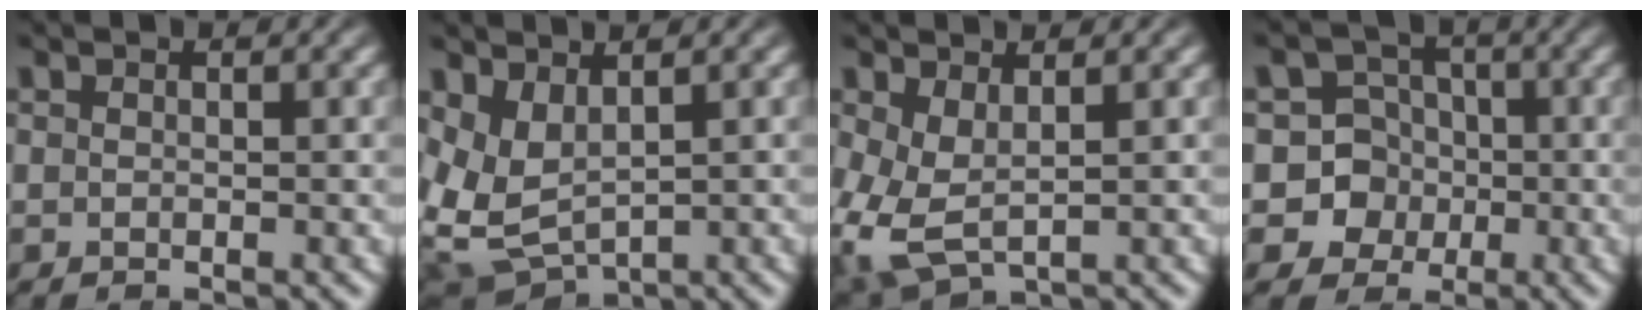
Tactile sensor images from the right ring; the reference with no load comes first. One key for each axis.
{"total": 8.7, "fx": 0.0, "fy": 7.5, "fz": 4.5, "tx": -0.142, "ty": -0.047, "tz": 0.015}
{"total": 5.1, "fx": -1.0, "fy": 4.0, "fz": 3.0, "tx": -0.103, "ty": -0.044, "tz": 0.005}
{"total": 10.9, "fx": -2.0, "fy": 10.3, "fz": 3.2, "tx": -0.098, "ty": -0.048, "tz": -0.031}